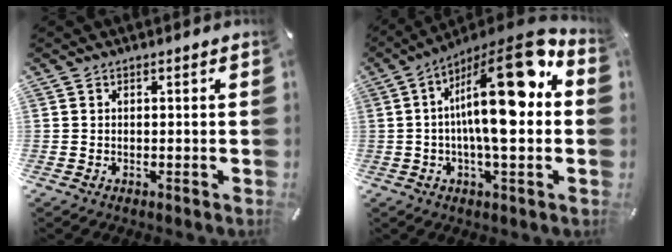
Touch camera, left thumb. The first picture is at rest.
{"total": 20.9, "force": [3.7, 5.9, 19.7], "torque": [-0.323, -0.028, 0.053]}